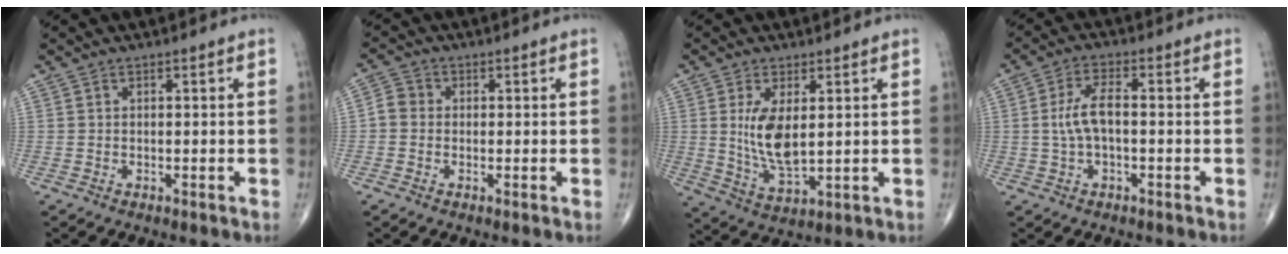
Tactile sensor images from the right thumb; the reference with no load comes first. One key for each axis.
{"total": 3.0, "fx": -0.3, "fy": 2.7, "fz": 1.3, "tx": -0.016, "ty": 0.008, "tz": -0.015}
{"total": 8.9, "fx": 1.6, "fy": 3.9, "fz": 7.9, "tx": -0.149, "ty": -0.024, "tz": 0.043}
{"total": 6.0, "fx": -0.3, "fy": 2.7, "fz": 5.4, "tx": -0.117, "ty": 0.019, "tz": -0.009}